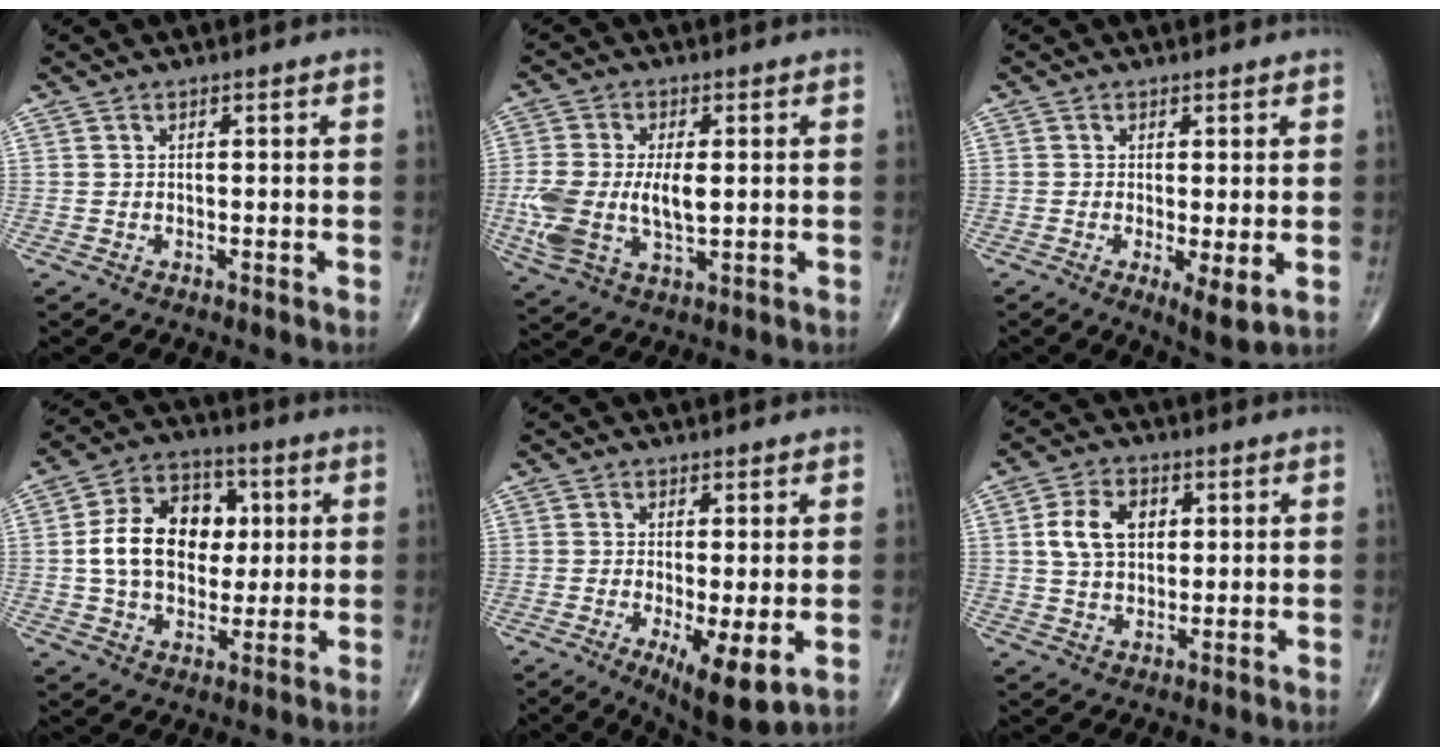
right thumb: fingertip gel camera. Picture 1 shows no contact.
{"total": 12.2, "force": [-0.5, 6.4, 10.4], "torque": [-0.236, -0.008, -0.003]}
{"total": 4.6, "force": [-0.7, 1.2, 4.4], "torque": [-0.076, -0.018, -0.012]}
{"total": 15.7, "force": [1.5, 11.4, 10.6], "torque": [-0.147, 0.016, 0.024]}
{"total": 8.6, "force": [-2.1, 2.3, 8.0], "torque": [-0.131, -0.026, -0.030]}
{"total": 8.4, "force": [1.9, 5.8, 5.8], "torque": [-0.090, 0.001, 0.034]}